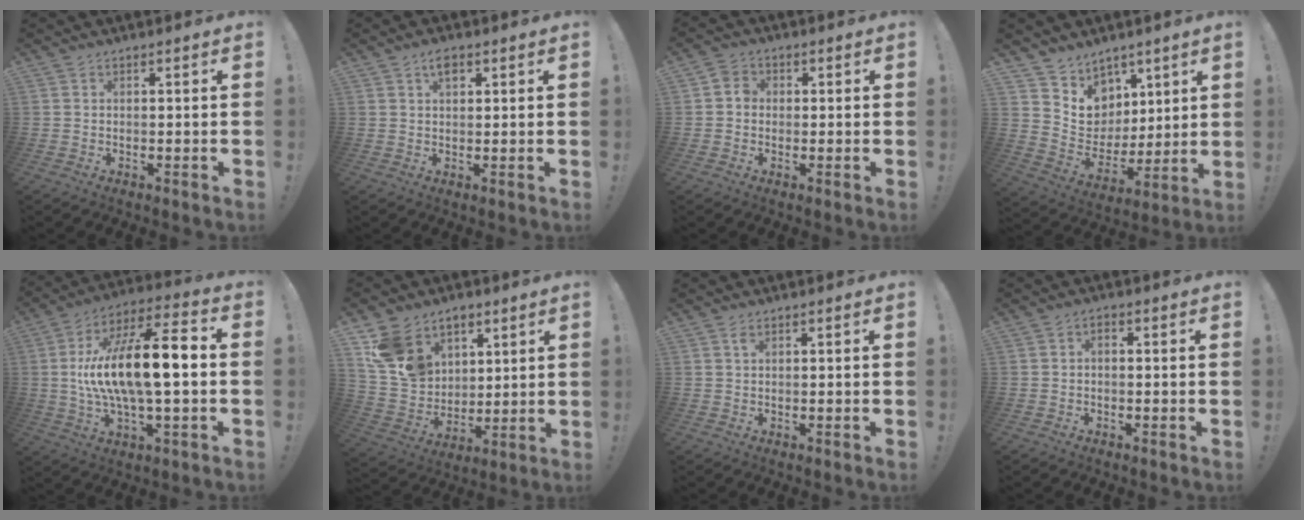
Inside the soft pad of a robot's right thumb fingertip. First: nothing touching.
{"total": 3.6, "force": [1.9, 1.9, 2.5], "torque": [-0.032, -0.003, 0.029]}
{"total": 3.6, "force": [-0.5, 3.2, 1.5], "torque": [-0.030, 0.013, -0.009]}
{"total": 9.2, "force": [6.4, 6.6, -0.5], "torque": [-0.002, -0.073, 0.130]}
{"total": 20.1, "force": [-0.1, 6.2, 19.1], "torque": [-0.350, 0.002, -0.007]}
{"total": 13.7, "force": [8.0, 10.2, 4.4], "torque": [-0.095, -0.042, 0.166]}
{"total": 1.3, "force": [0.7, 0.6, 1.0], "torque": [-0.022, 0.001, 0.013]}
{"total": 1.3, "force": [-0.7, 0.5, 1.0], "torque": [-0.017, 0.005, -0.013]}